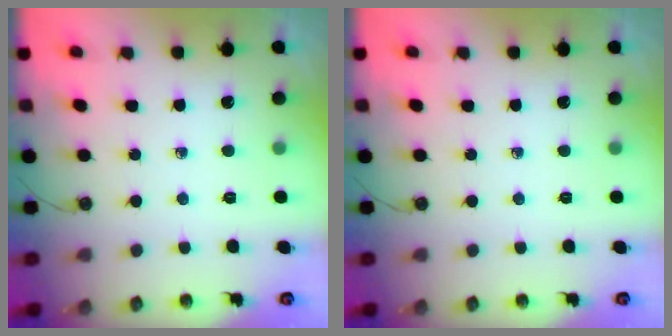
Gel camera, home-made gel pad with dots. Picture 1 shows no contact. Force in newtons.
{"total": 0.0}